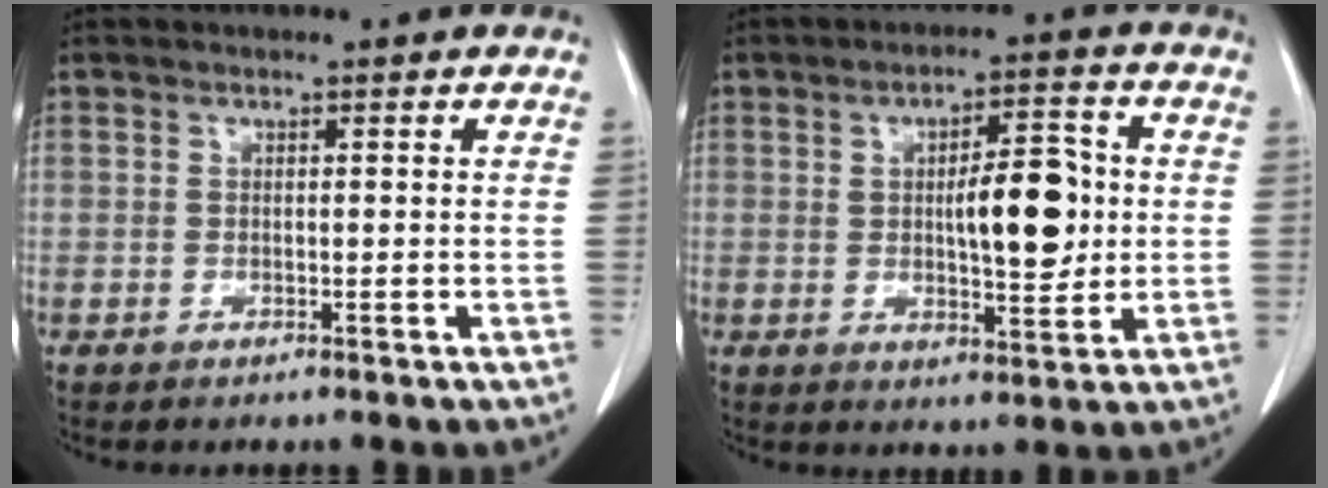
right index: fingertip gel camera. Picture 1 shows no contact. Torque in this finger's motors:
{"motor_torque": [0.33, 0.04, 0.50, 0.11]}